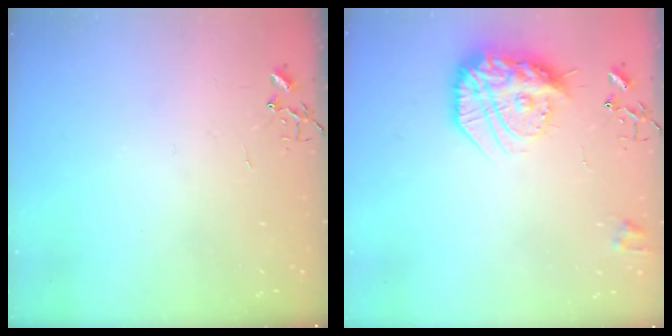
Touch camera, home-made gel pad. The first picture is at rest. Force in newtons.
{"total": 19.9, "press": 19.9, "slide": 1.8}